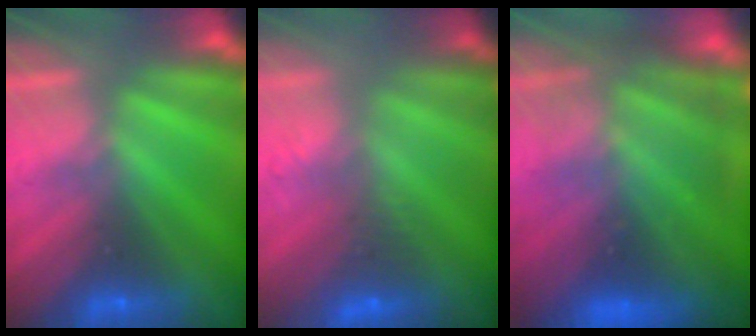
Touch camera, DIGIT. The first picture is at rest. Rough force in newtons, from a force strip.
{"total": 2.7}
{"total": 9.1}